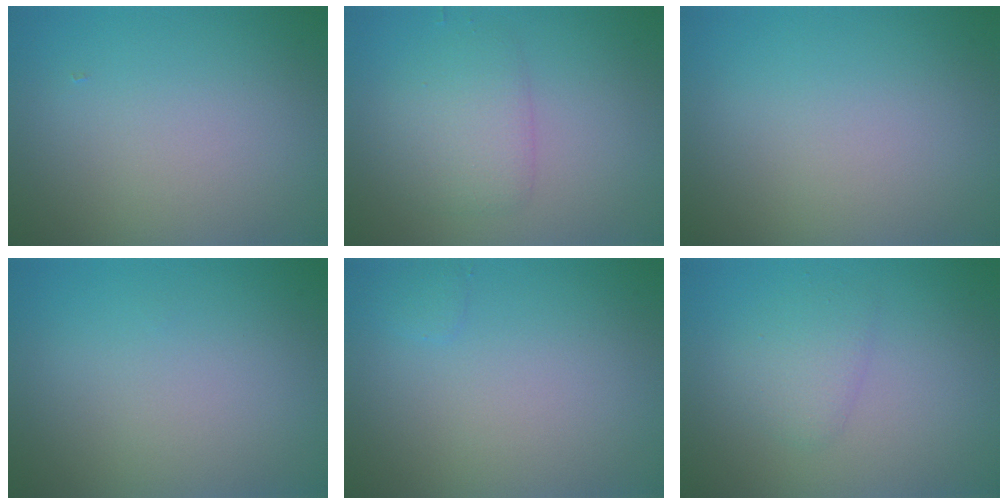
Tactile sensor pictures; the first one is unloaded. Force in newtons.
{"total": 2.9, "press": 2.9, "slide": 0.1}
{"total": 0.0}
{"total": 0.0}
{"total": 0.7, "press": 0.7, "slide": 0.0}
{"total": 1.8, "press": 1.8, "slide": 0.1}